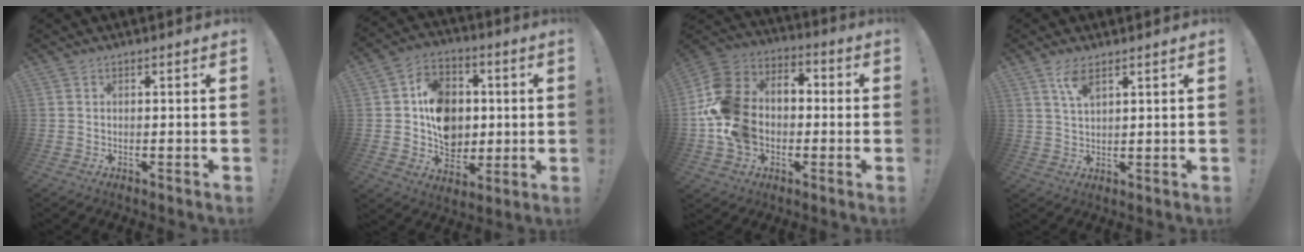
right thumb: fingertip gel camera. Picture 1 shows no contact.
{"total": 14.5, "force": [1.1, 12.2, 7.7], "torque": [-0.119, 0.010, 0.035]}
{"total": 17.7, "force": [-2.6, 14.1, 10.4], "torque": [-0.206, 0.025, -0.039]}
{"total": 4.9, "force": [3.1, 2.0, 3.3], "torque": [-0.058, -0.010, 0.053]}